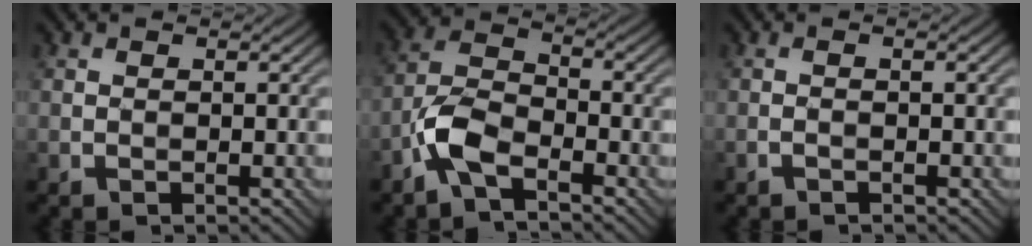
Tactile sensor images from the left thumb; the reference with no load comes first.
{"total": 5.8, "force": [-3.7, 2.2, 4.0], "torque": [-0.088, 0.004, -0.089]}
{"total": 1.8, "force": [-0.2, 0.2, 1.7], "torque": [-0.028, 0.006, -0.010]}